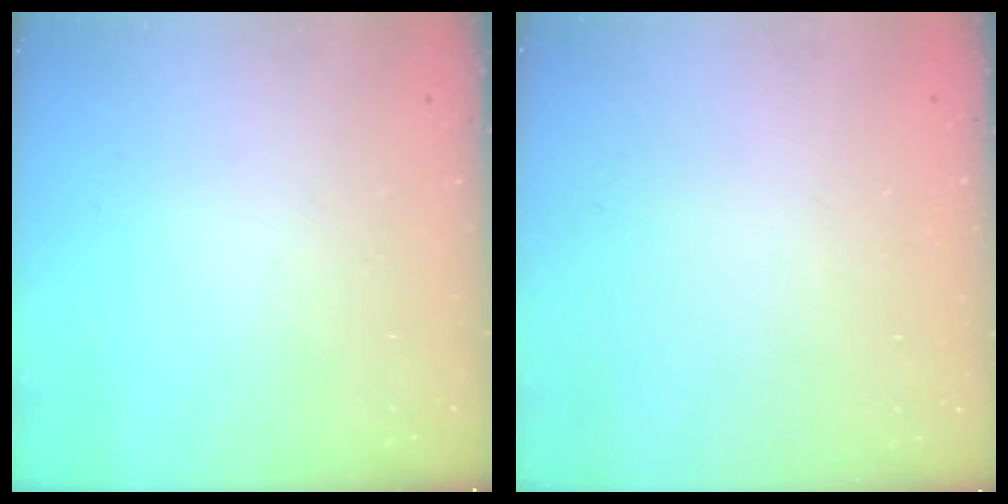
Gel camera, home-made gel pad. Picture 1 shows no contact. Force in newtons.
{"total": 2.2, "press": 2.2, "slide": 0.1}